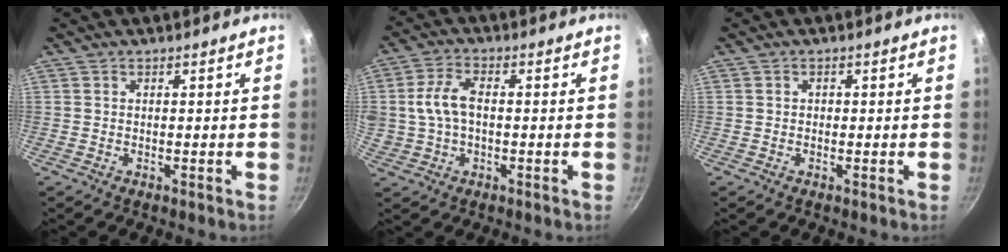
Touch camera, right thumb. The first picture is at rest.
{"total": 7.5, "force": [0.2, 4.5, 5.9], "torque": [-0.118, 0.018, -0.001]}
{"total": 0.8, "force": [0.0, 0.8, 0.4], "torque": [-0.003, 0.004, -0.001]}